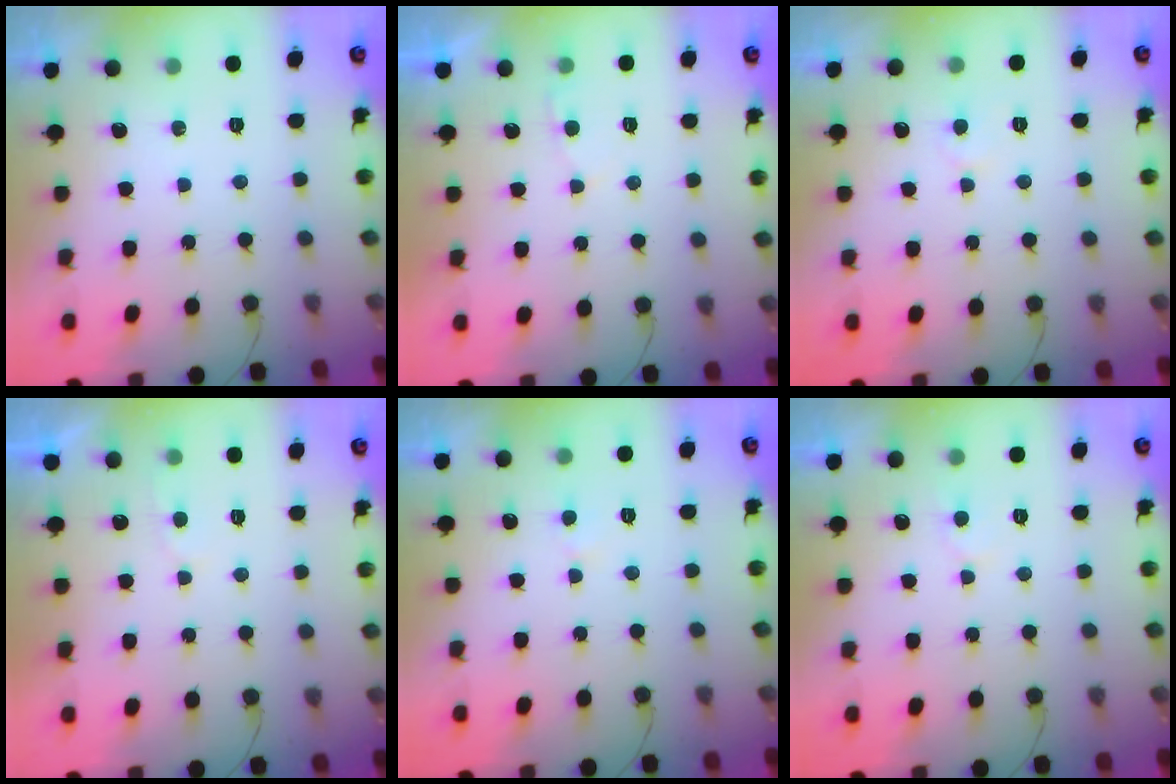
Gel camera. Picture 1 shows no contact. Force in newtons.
{"total": 3.0, "press": 3.0, "slide": 0.3}
{"total": 3.1, "press": 3.1, "slide": 0.3}
{"total": 2.5, "press": 2.5, "slide": 0.3}
{"total": 3.2, "press": 3.2, "slide": 0.3}
{"total": 5.6, "press": 5.6, "slide": 0.3}